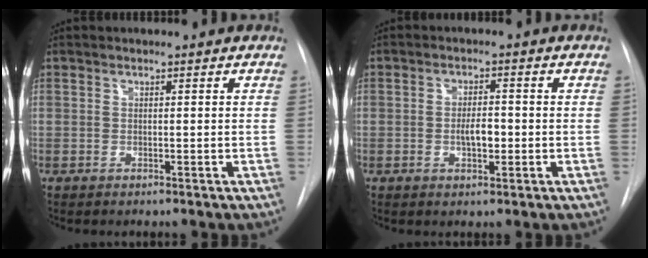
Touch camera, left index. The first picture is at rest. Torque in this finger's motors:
{"motor_torque": [0.38, -0.01, 0.10, 0.05]}